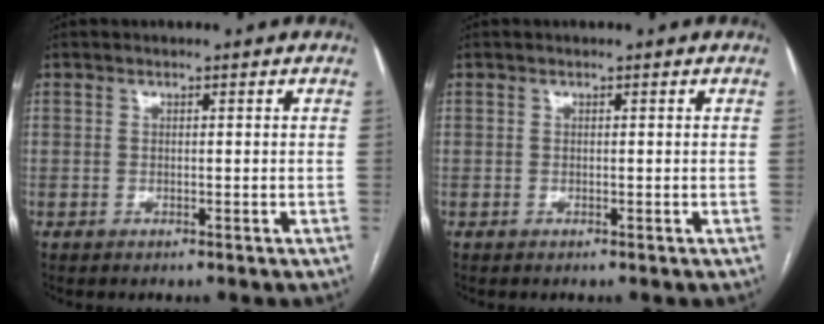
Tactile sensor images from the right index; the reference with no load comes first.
{"total": 0.0}